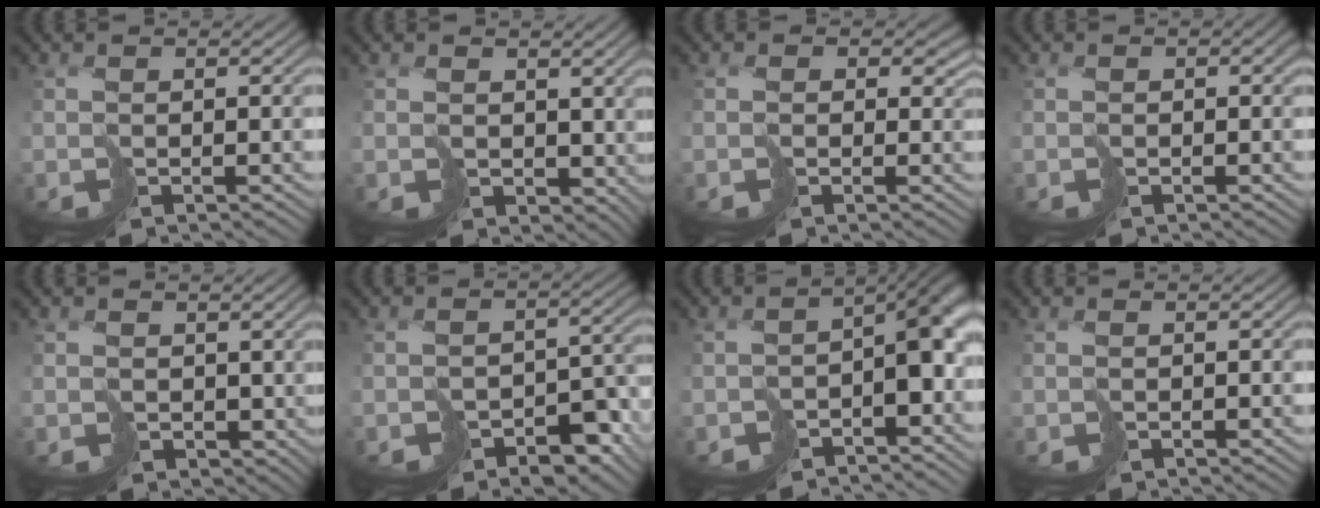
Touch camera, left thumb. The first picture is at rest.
{"total": 3.4, "force": [1.4, 2.7, 1.6], "torque": [-0.042, -0.011, 0.031]}
{"total": 2.1, "force": [0.4, 1.9, 0.7], "torque": [-0.013, -0.001, 0.006]}
{"total": 1.5, "force": [0.3, 1.2, 0.9], "torque": [-0.012, -0.001, 0.003]}
{"total": 2.1, "force": [0.9, 1.8, 0.5], "torque": [-0.016, -0.007, 0.020]}
{"total": 8.0, "force": [-5.4, 4.7, 3.6], "torque": [-0.040, -0.013, -0.064]}
{"total": 7.5, "force": [-2.8, 4.1, 5.6], "torque": [-0.079, -0.019, -0.035]}
{"total": 0.0}